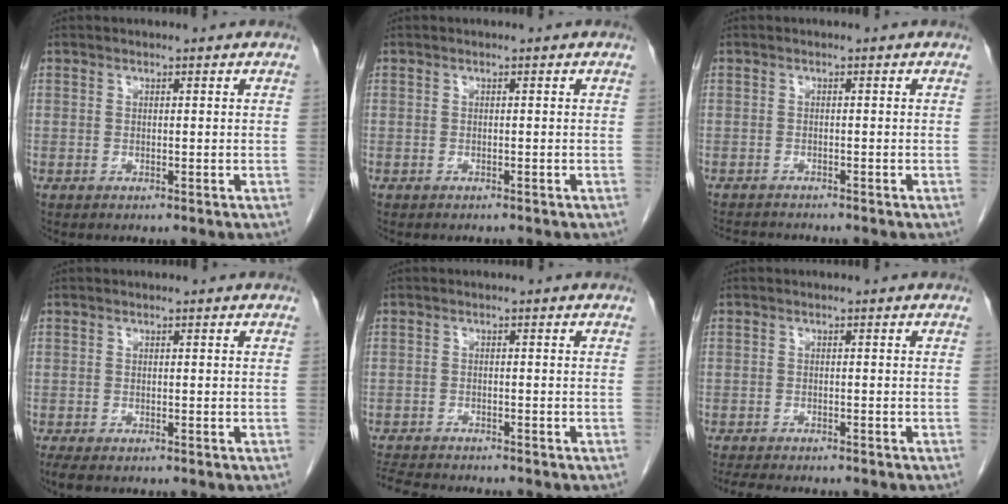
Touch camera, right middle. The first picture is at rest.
{"total": 0.8, "force": [-0.8, 0.2, 0.2], "torque": [-0.008, -0.002, -0.012]}
{"total": 3.2, "force": [-3.1, -0.2, 0.5], "torque": [-0.006, -0.014, -0.052]}
{"total": 3.0, "force": [-2.3, 1.1, 1.7], "torque": [-0.031, -0.010, -0.032]}
{"total": 6.7, "force": [-6.3, 0.6, 2.3], "torque": [-0.040, -0.013, -0.103]}
{"total": 7.8, "force": [-6.8, 1.6, 3.6], "torque": [-0.054, -0.008, -0.092]}